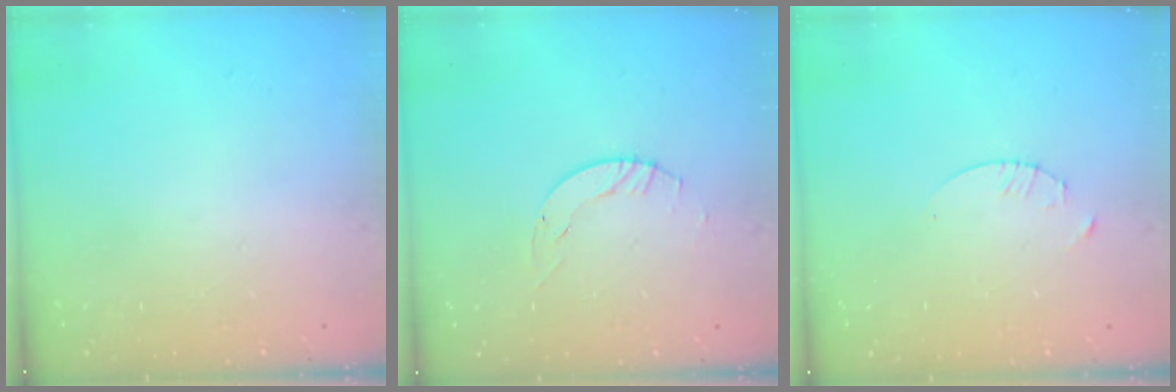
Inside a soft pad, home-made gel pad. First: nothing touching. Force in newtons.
{"total": 2.9, "press": 2.9, "slide": 0.4}
{"total": 1.7, "press": 1.6, "slide": 0.2}